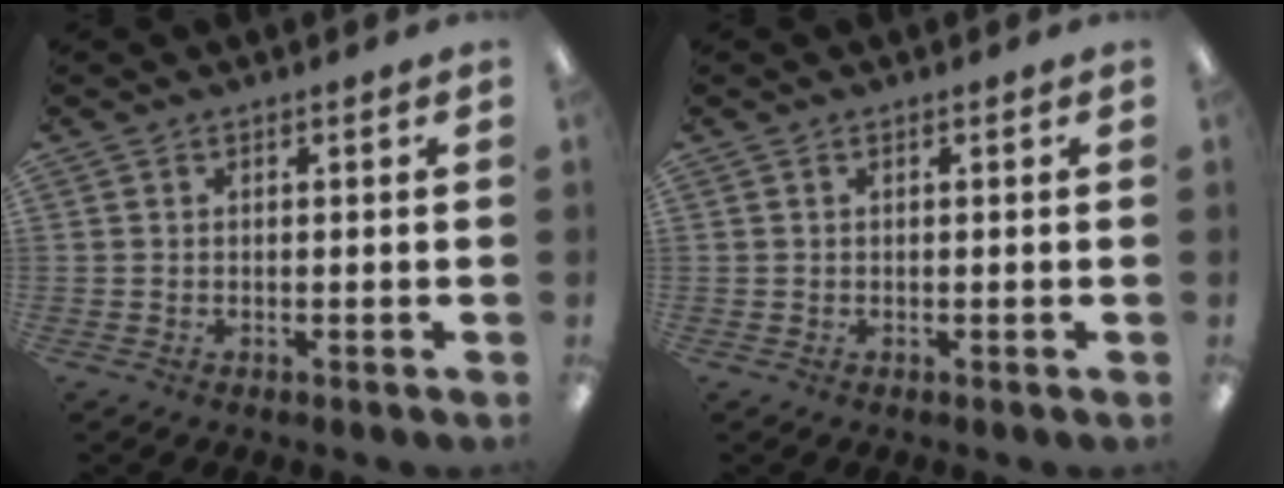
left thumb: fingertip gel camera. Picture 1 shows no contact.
{"total": 0.0}